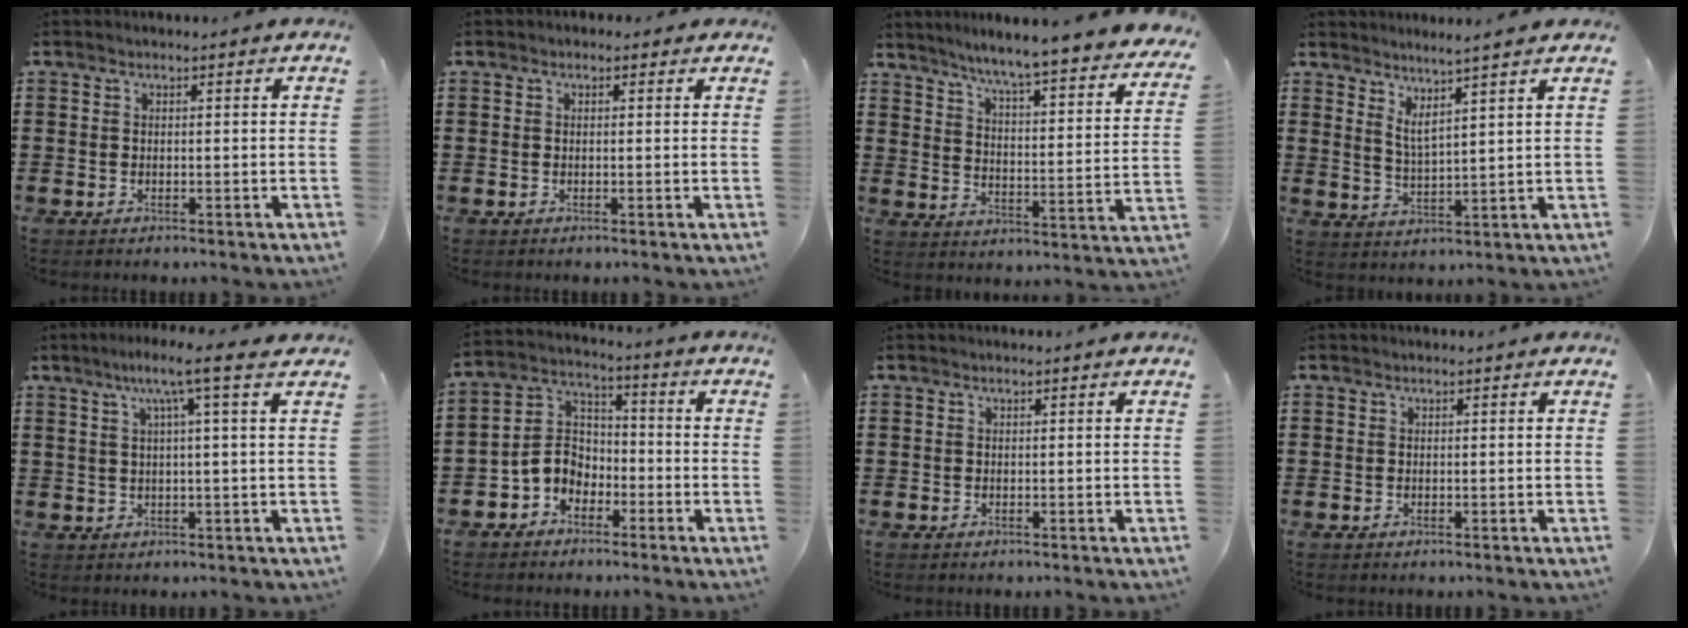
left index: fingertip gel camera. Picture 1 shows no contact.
{"total": 0.7, "force": [0.1, 0.7, 0.3], "torque": [-0.008, 0.006, 0.001]}
{"total": 5.3, "force": [4.7, -1.0, 2.2], "torque": [-0.060, -0.048, 0.067]}
{"total": 3.8, "force": [3.1, -0.2, 2.1], "torque": [-0.052, -0.014, 0.053]}
{"total": 6.3, "force": [4.1, 0.2, 4.8], "torque": [-0.097, -0.008, 0.066]}
{"total": 5.8, "force": [-3.0, 4.4, 2.4], "torque": [-0.074, 0.003, -0.069]}
{"total": 0.0}
{"total": 0.0}